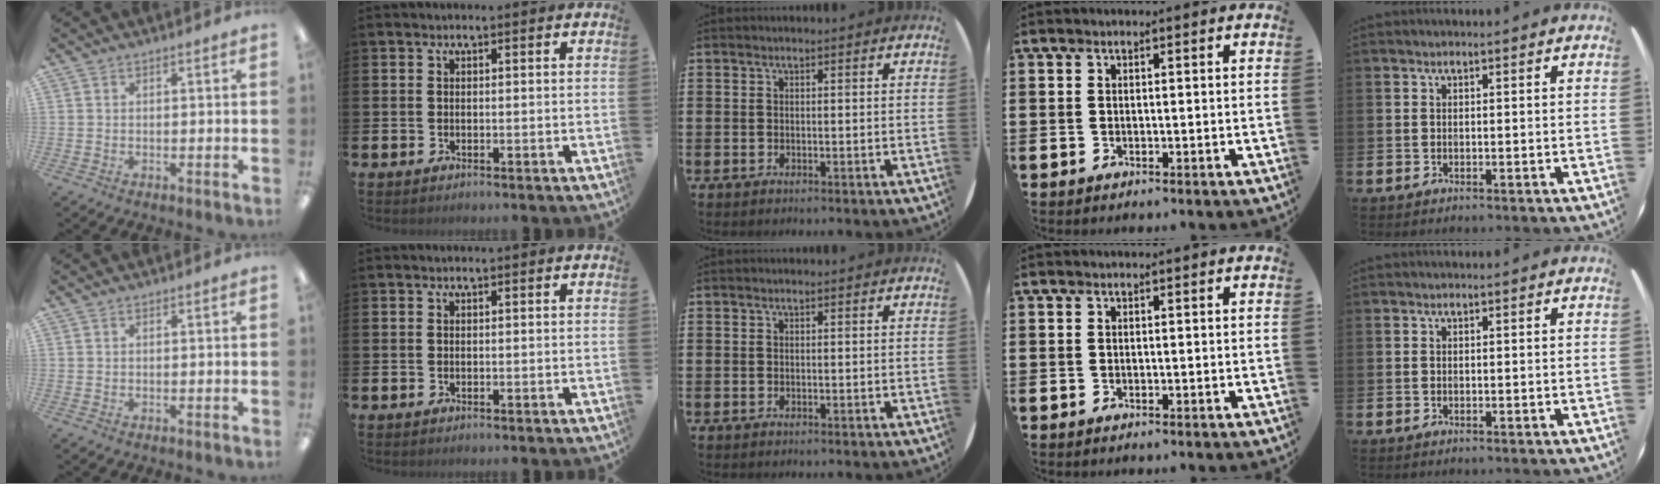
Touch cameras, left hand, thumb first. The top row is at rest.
{}